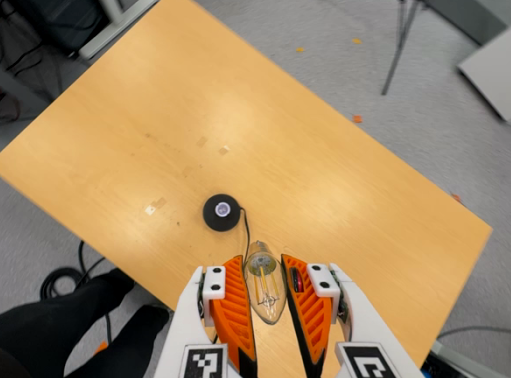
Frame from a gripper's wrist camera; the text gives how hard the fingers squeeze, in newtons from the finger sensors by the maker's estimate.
{"total": 14.0, "left": 15.4, "right": 12.5}